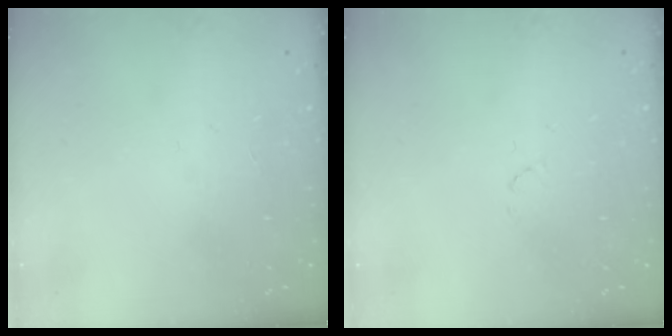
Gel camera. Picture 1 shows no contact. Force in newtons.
{"total": 3.3, "press": 3.3, "slide": 0.2}